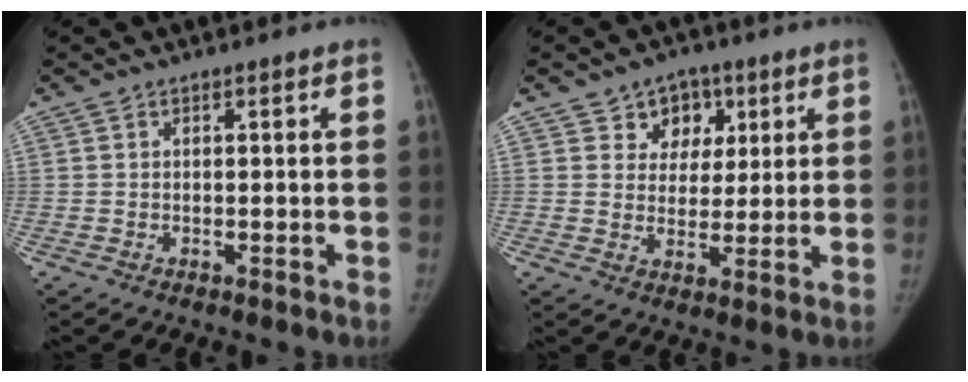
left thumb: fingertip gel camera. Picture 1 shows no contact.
{"total": 7.3, "force": [3.6, 6.1, 2.0], "torque": [0.011, -0.009, 0.053]}